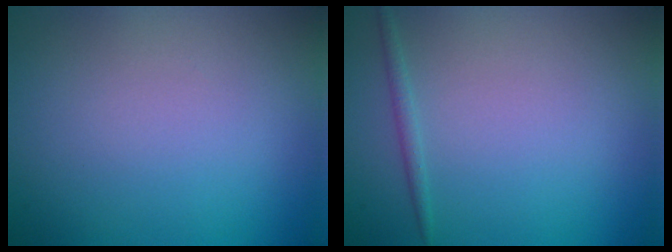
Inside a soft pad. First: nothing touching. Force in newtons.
{"total": 0.9, "press": 0.9, "slide": 0.1}